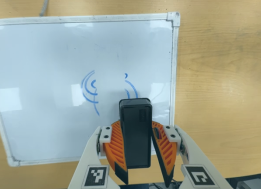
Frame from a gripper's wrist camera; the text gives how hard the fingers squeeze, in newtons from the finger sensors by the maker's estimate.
{"total": 8.7, "left": 9.3, "right": 8.0}